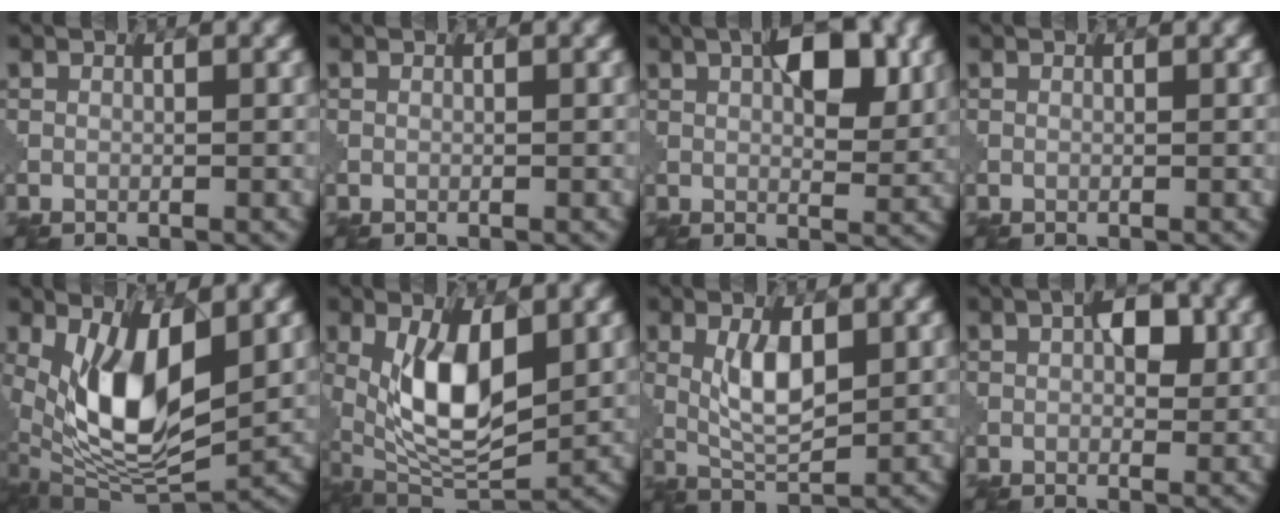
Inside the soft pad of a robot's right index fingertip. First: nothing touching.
{"total": 0.0}
{"total": 5.9, "force": [2.3, 2.4, 4.9], "torque": [-0.067, 0.001, 0.037]}
{"total": 0.0}
{"total": 9.9, "force": [1.7, 4.5, 8.6], "torque": [-0.172, -0.021, 0.036]}
{"total": 8.8, "force": [1.9, 4.1, 7.5], "torque": [-0.147, -0.008, 0.036]}
{"total": 4.3, "force": [1.3, 1.7, 3.8], "torque": [-0.078, -0.003, 0.030]}
{"total": 3.3, "force": [1.1, 1.8, 2.6], "torque": [-0.035, 0.001, 0.018]}